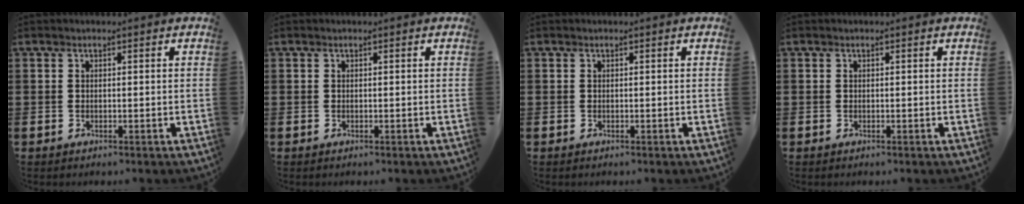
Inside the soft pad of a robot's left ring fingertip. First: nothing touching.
{"total": 0.0}
{"total": 0.0}
{"total": 0.0}